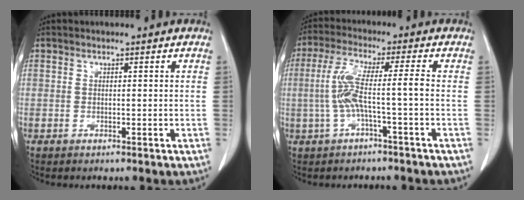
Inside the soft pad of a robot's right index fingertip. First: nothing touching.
{"total": 6.8, "force": [-1.2, 0.1, 6.7], "torque": [-0.142, 0.020, -0.022]}